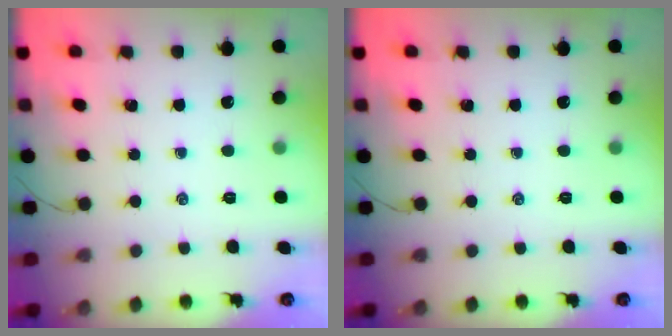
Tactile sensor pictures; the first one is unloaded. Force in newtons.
{"total": 0.0}